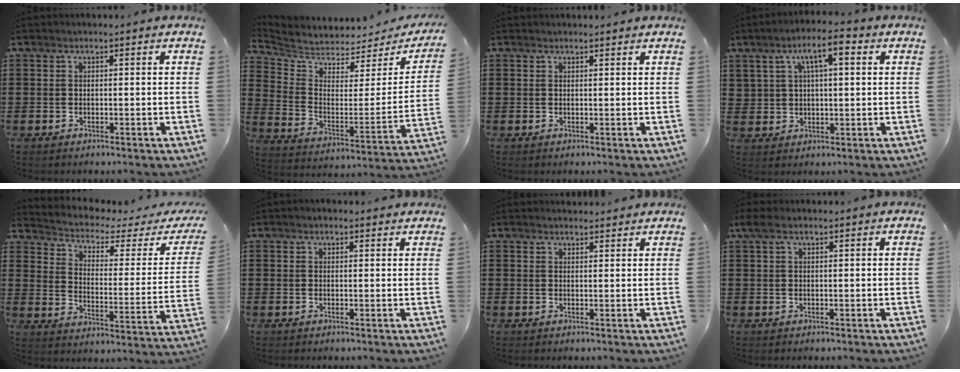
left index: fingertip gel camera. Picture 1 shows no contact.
{"total": 4.0, "force": [3.8, 0.9, 0.4], "torque": [-0.037, -0.045, 0.061]}
{"total": 0.8, "force": [0.8, 0.0, 0.2], "torque": [-0.005, -0.001, 0.016]}
{"total": 6.7, "force": [3.1, 2.7, 5.3], "torque": [-0.095, 0.005, 0.047]}
{"total": 2.5, "force": [1.7, 0.9, 1.6], "torque": [-0.046, -0.022, 0.020]}
{"total": 0.9, "force": [0.7, 0.5, 0.3], "torque": [-0.006, 0.005, 0.014]}
{"total": 1.5, "force": [1.5, 0.3, 0.1], "torque": [-0.004, 0.001, 0.030]}
{"total": 1.9, "force": [0.7, 0.7, 1.7], "torque": [-0.034, 0.005, 0.012]}